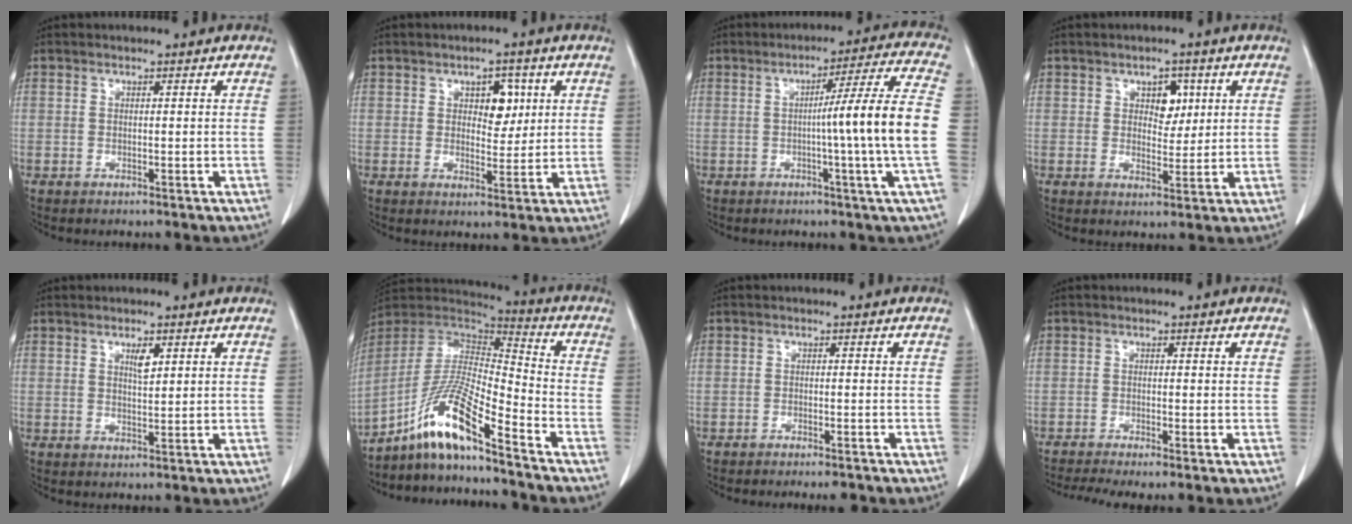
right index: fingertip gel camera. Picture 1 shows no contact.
{"total": 4.6, "force": [1.6, 2.6, 3.5], "torque": [-0.044, 0.006, 0.025]}
{"total": 12.8, "force": [-1.4, -2.6, 12.4], "torque": [-0.177, -0.002, -0.023]}
{"total": 4.2, "force": [1.6, 2.6, 2.9], "torque": [-0.036, 0.005, 0.025]}
{"total": 2.3, "force": [1.2, 0.7, 1.9], "torque": [-0.033, -0.003, 0.021]}
{"total": 12.9, "force": [-9.0, 0.5, 9.3], "torque": [-0.187, 0.004, -0.169]}
{"total": 3.1, "force": [-2.7, 0.7, 1.4], "torque": [-0.016, -0.005, -0.032]}
{"total": 4.5, "force": [-3.4, 0.2, 3.0], "torque": [-0.054, -0.006, -0.059]}